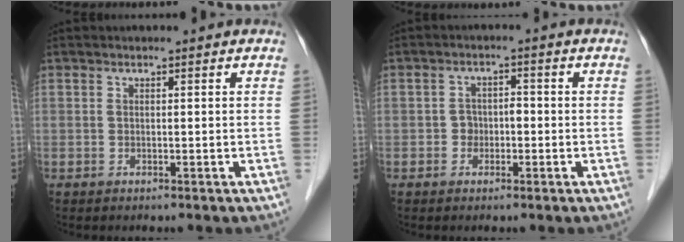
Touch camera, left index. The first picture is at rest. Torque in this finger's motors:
{"motor_torque": [-0.08, 0.15, 0.03, 0.00]}